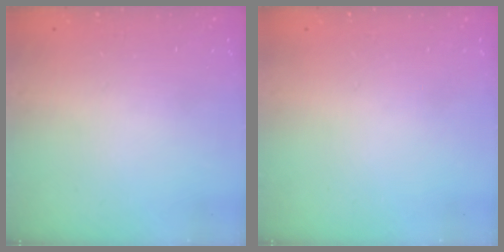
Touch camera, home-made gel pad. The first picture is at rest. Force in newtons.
{"total": 0.0}